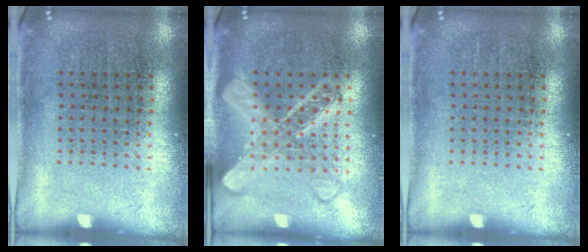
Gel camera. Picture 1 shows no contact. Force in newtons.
{"total": 2.8, "press": 2.8, "slide": 0.5}
{"total": 0.0}